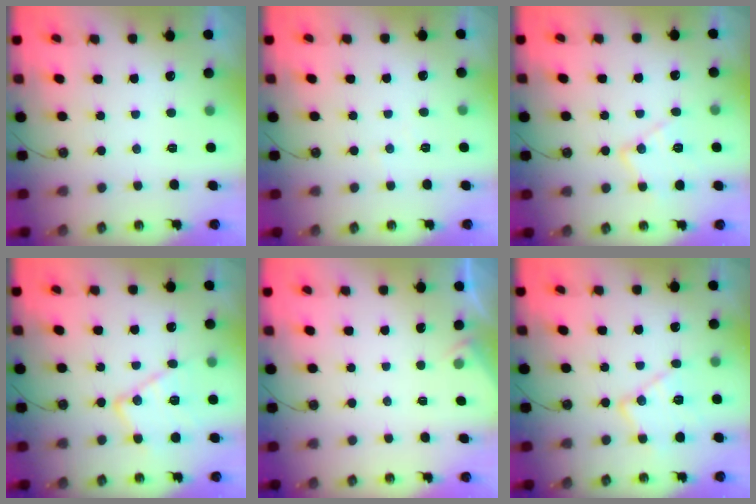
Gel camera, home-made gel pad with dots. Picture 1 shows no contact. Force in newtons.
{"total": 2.9, "press": 2.8, "slide": 0.7}
{"total": 11.7, "press": 11.7, "slide": 0.7}
{"total": 13.9, "press": 13.9, "slide": 0.6}
{"total": 2.2, "press": 2.1, "slide": 0.4}
{"total": 12.7, "press": 12.7, "slide": 0.5}